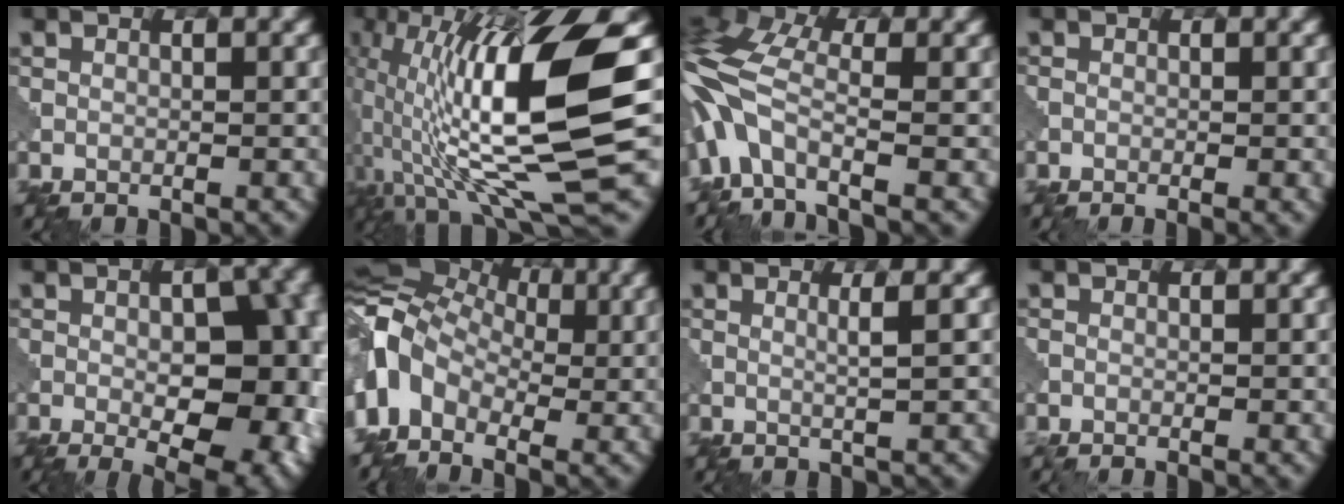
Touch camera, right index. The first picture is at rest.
{"total": 15.0, "force": [0.4, 3.6, 14.5], "torque": [-0.275, 0.015, 0.021]}
{"total": 8.2, "force": [-2.3, 4.0, 6.8], "torque": [-0.163, 0.005, -0.060]}
{"total": 1.2, "force": [-0.4, 0.5, 1.0], "torque": [-0.003, 0.004, -0.010]}
{"total": 11.9, "force": [-2.6, 5.9, 10.0], "torque": [-0.104, -0.014, -0.017]}
{"total": 7.8, "force": [-0.7, 5.9, 5.1], "torque": [-0.118, 0.010, -0.030]}
{"total": 1.1, "force": [0.3, 0.0, 1.1], "torque": [-0.023, 0.009, 0.001]}
{"total": 0.9, "force": [-0.2, 0.3, 0.8], "torque": [-0.006, 0.003, -0.002]}